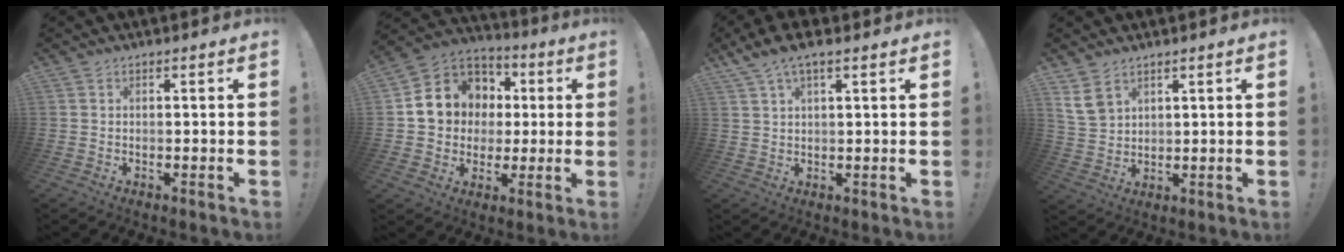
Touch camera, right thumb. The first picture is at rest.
{"total": 13.7, "force": [2.4, 12.4, 5.2], "torque": [-0.064, -0.005, 0.068]}
{"total": 5.6, "force": [3.8, 1.4, 3.9], "torque": [-0.070, -0.011, 0.070]}
{"total": 6.8, "force": [4.4, 4.2, 3.1], "torque": [-0.054, -0.014, 0.088]}